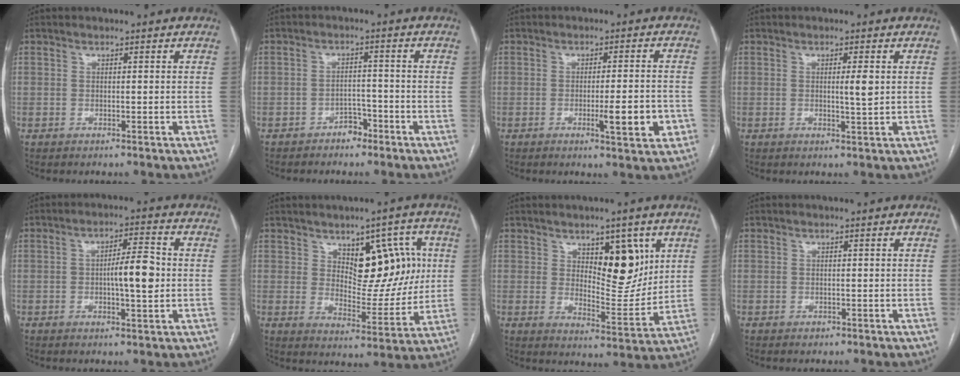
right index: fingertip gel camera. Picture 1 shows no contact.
{"total": 3.0, "force": [-2.3, 1.6, 1.0], "torque": [-0.013, 0.007, -0.035]}
{"total": 6.4, "force": [-2.2, 0.9, 6.0], "torque": [-0.085, -0.003, -0.026]}
{"total": 2.4, "force": [0.2, 0.0, 2.4], "torque": [-0.038, -0.001, 0.003]}
{"total": 6.9, "force": [-0.4, 1.5, 6.7], "torque": [-0.107, 0.011, -0.005]}
{"total": 12.0, "force": [3.6, 6.4, 9.5], "torque": [-0.122, 0.017, 0.066]}
{"total": 10.0, "force": [4.2, 4.1, 8.1], "torque": [-0.114, -0.003, 0.074]}
{"total": 0.7, "force": [-0.4, 0.6, 0.1], "torque": [0.000, 0.003, -0.005]}